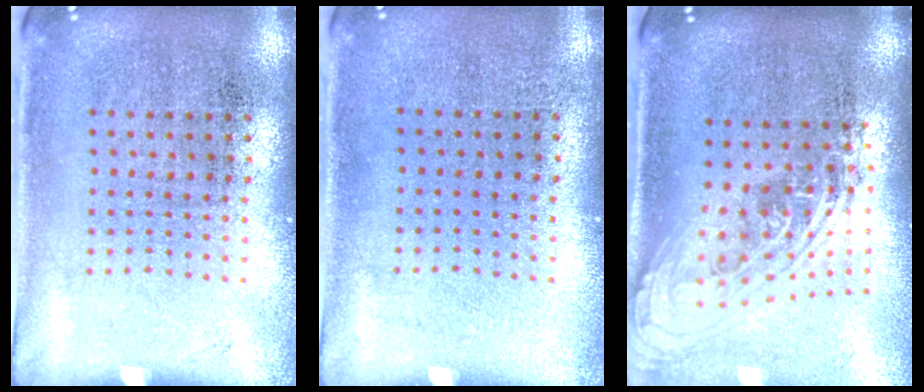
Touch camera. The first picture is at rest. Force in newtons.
{"total": 0.0}
{"total": 2.2, "press": 1.7, "slide": 1.5}